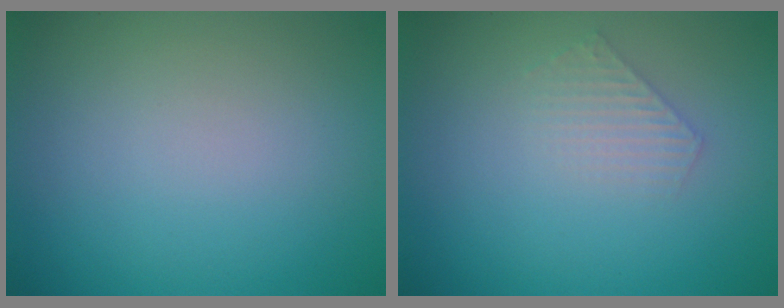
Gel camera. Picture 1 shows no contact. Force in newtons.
{"total": 1.5, "press": 1.5, "slide": 0.3}